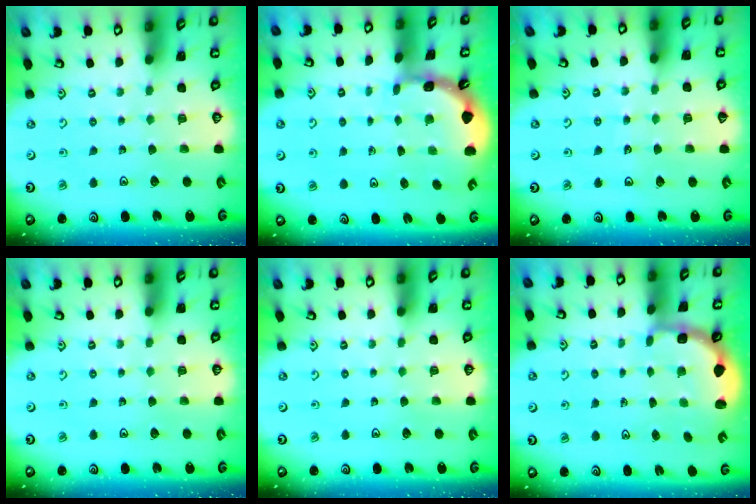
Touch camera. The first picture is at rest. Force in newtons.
{"total": 1.6, "press": 1.6, "slide": 0.1}
{"total": 4.3, "press": 4.3, "slide": 0.3}
{"total": 0.0}
{"total": 0.0}
{"total": 2.7, "press": 2.1, "slide": 1.7}